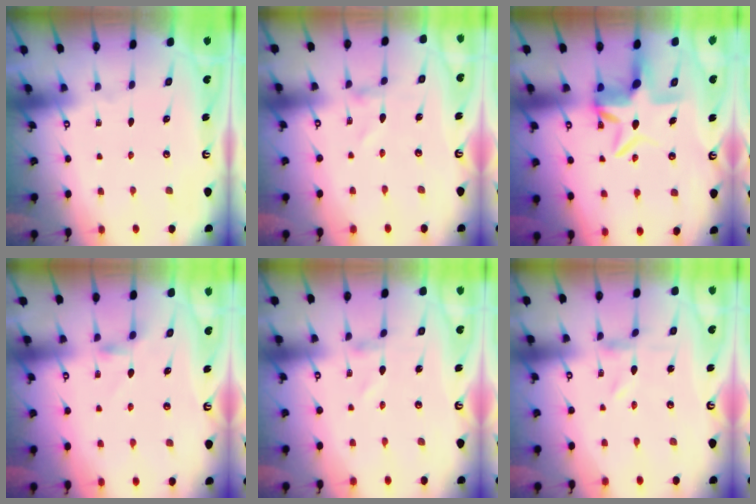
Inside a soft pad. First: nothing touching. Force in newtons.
{"total": 0.6, "press": 0.6, "slide": 0.1}
{"total": 7.2, "press": 7.1, "slide": 0.8}
{"total": 3.5, "press": 3.4, "slide": 0.5}
{"total": 0.9, "press": 0.9, "slide": 0.1}
{"total": 0.0}